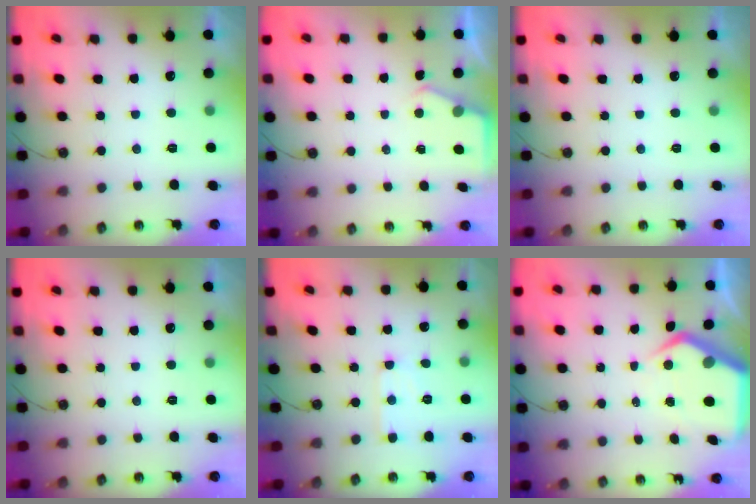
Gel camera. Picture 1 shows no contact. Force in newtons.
{"total": 2.3, "press": 2.3, "slide": 0.3}
{"total": 0.0}
{"total": 0.0}
{"total": 4.6, "press": 4.6, "slide": 0.4}
{"total": 7.4, "press": 7.3, "slide": 0.8}